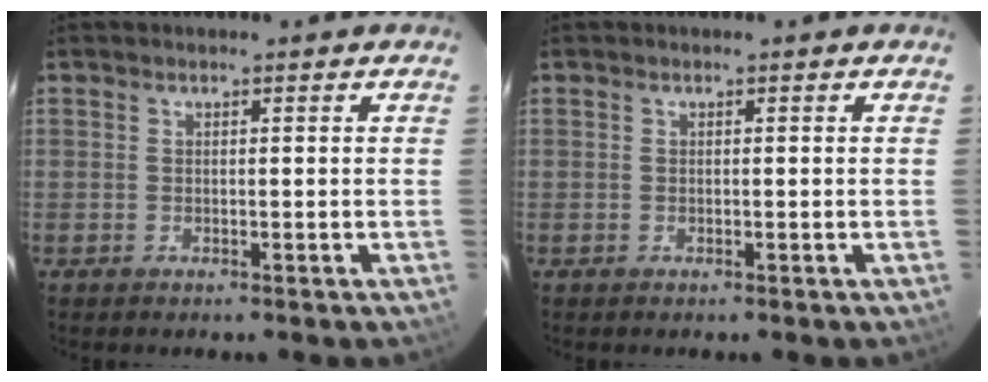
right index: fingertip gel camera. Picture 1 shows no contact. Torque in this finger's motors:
{"motor_torque": [-0.19, 0.13, -0.08, -0.01]}